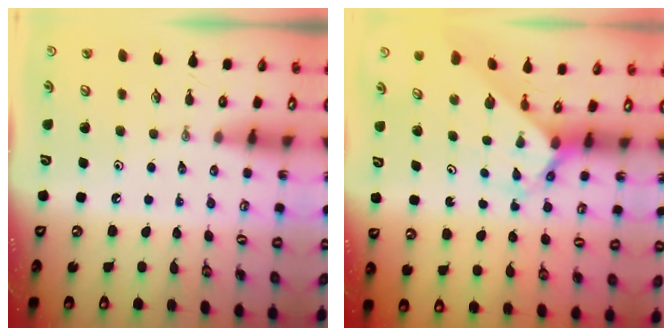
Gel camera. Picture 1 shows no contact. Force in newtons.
{"total": 2.5, "press": 2.5, "slide": 0.2}